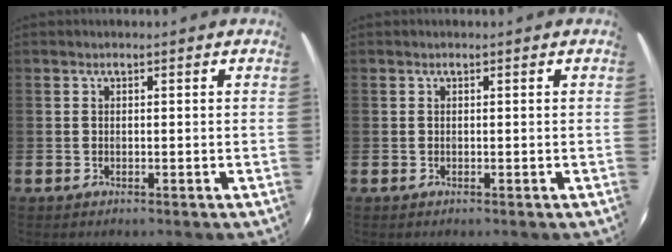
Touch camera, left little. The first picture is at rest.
{"total": 0.0}